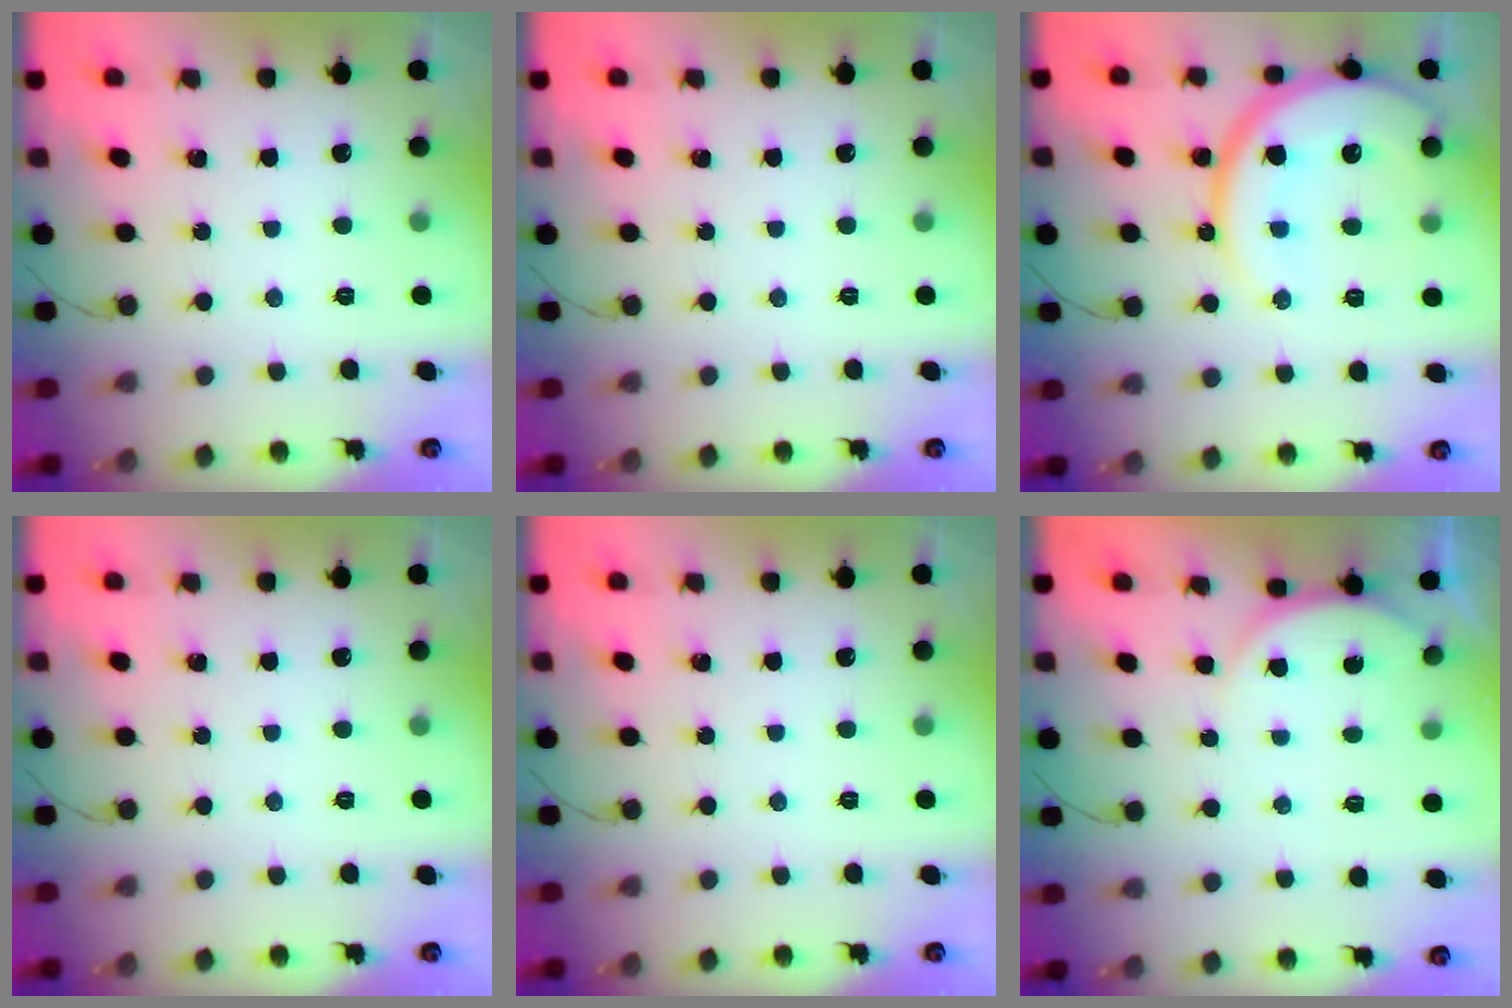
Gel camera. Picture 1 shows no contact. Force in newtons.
{"total": 0.0}
{"total": 15.9, "press": 15.8, "slide": 1.5}
{"total": 0.0}
{"total": 0.0}
{"total": 4.0, "press": 4.0, "slide": 0.5}